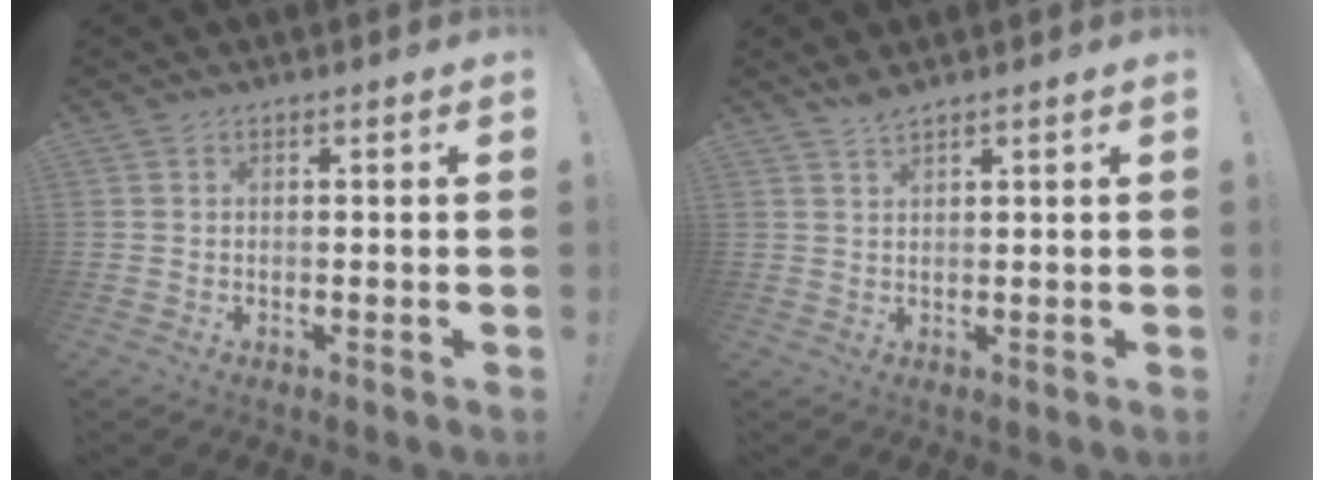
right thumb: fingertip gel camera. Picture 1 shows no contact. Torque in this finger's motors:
{"motor_torque": [0.31, -0.04, 0.21, -0.16, 0.00]}